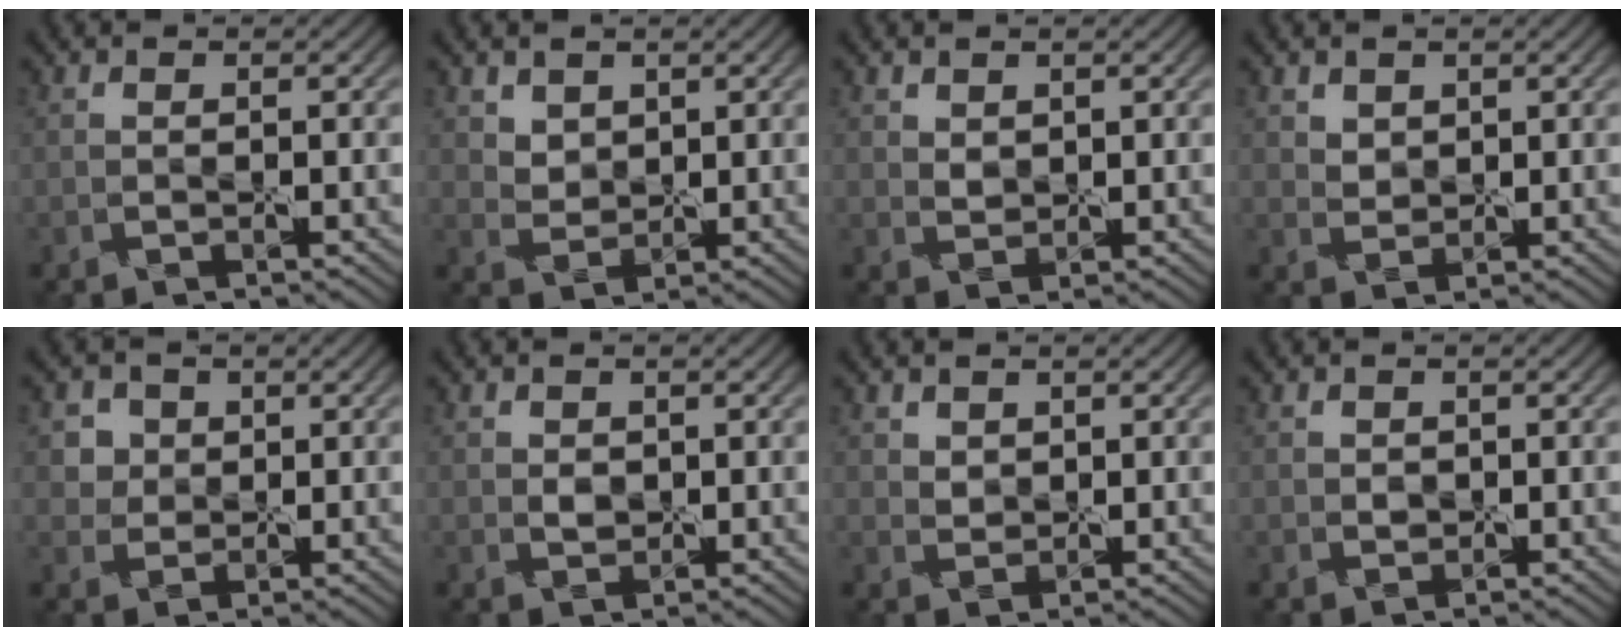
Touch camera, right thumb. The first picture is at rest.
{"total": 2.4, "force": [2.2, 1.0, -0.3], "torque": [0.006, 0.003, 0.040]}
{"total": 1.4, "force": [1.3, 0.5, 0.1], "torque": [0.001, 0.007, 0.024]}
{"total": 2.0, "force": [1.8, 0.8, -0.1], "torque": [0.007, 0.006, 0.031]}
{"total": 3.9, "force": [2.3, 3.1, 0.4], "torque": [-0.007, 0.013, 0.028]}
{"total": 0.9, "force": [0.5, 0.7, 0.2], "torque": [0.005, 0.006, 0.009]}
{"total": 1.6, "force": [1.5, 0.6, 0.0], "torque": [0.005, 0.006, 0.027]}
{"total": 1.0, "force": [0.1, 0.9, 0.3], "torque": [0.002, -0.001, 0.001]}